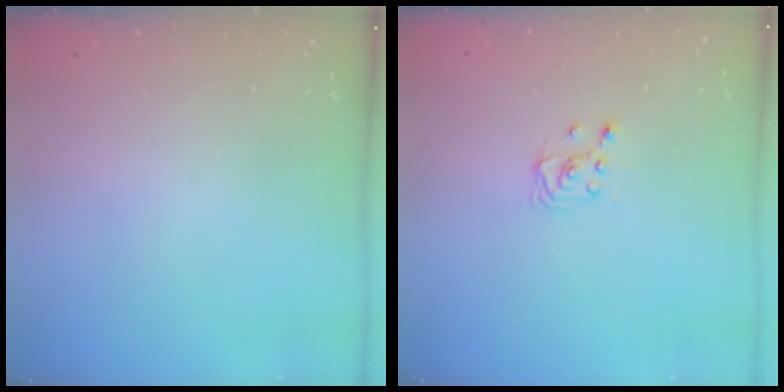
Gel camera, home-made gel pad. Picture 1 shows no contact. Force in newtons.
{"total": 2.9, "press": 2.9, "slide": 0.4}